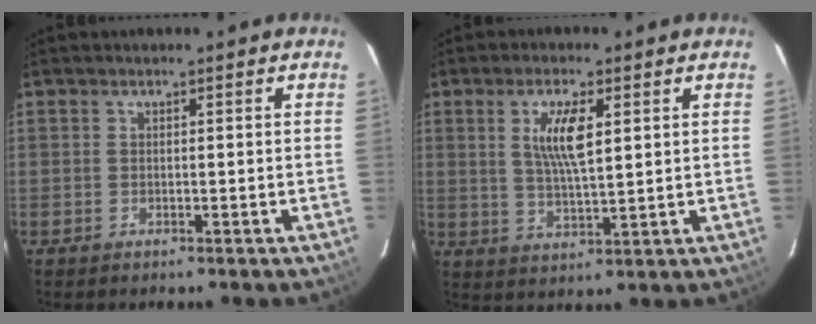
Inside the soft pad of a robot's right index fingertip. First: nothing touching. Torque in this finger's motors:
{"motor_torque": [1.10, 0.61, 0.37, 0.12]}